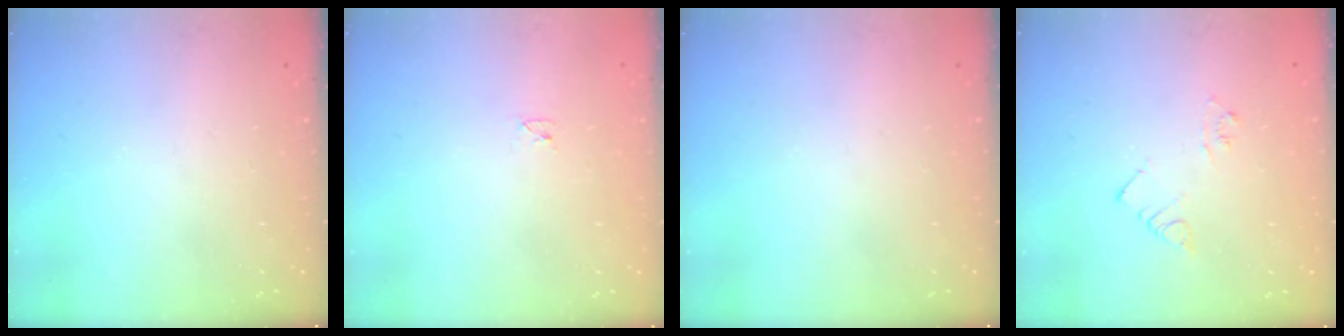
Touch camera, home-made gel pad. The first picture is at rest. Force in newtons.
{"total": 2.3, "press": 2.2, "slide": 0.4}
{"total": 0.0}
{"total": 5.2, "press": 5.2, "slide": 0.5}